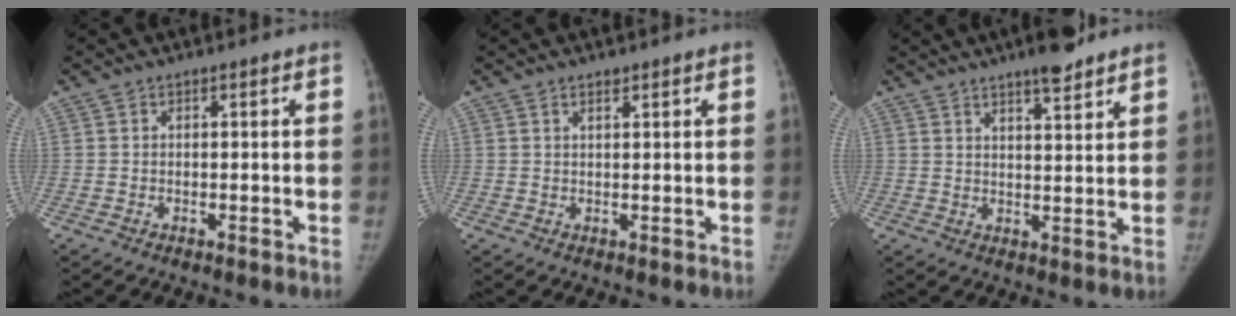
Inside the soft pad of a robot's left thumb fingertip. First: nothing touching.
{"total": 1.0, "force": [0.8, 0.1, 0.5], "torque": [-0.007, -0.006, 0.016]}
{"total": 6.5, "force": [5.0, 1.2, 4.1], "torque": [-0.053, -0.028, 0.074]}